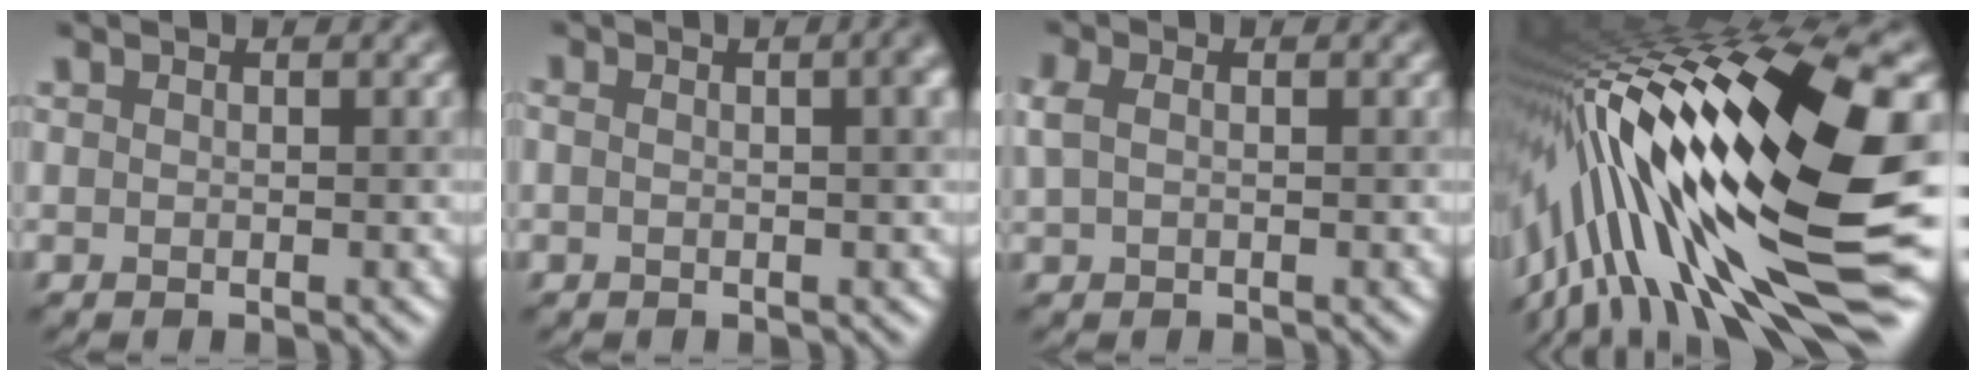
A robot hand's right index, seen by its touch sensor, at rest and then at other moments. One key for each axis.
{"total": 5.5, "fx": 1.1, "fy": 2.9, "fz": 4.5, "tx": -0.013, "ty": 0.032, "tz": -0.029}
{"total": 1.8, "fx": 0.6, "fy": 1.2, "fz": 1.2, "tx": -0.032, "ty": 0.009, "tz": 0.006}
{"total": 19.6, "fx": -1.4, "fy": 5.7, "fz": 18.7, "tx": -0.314, "ty": 0.007, "tz": -0.038}